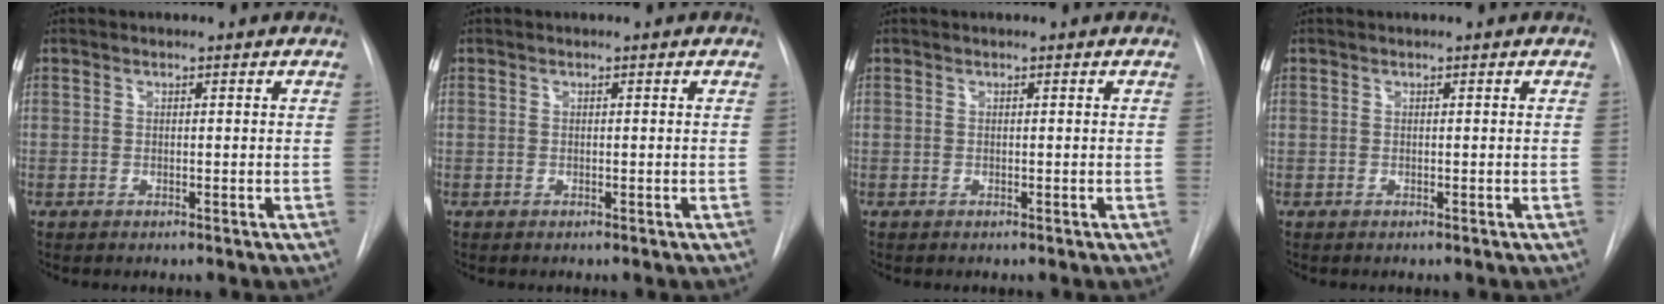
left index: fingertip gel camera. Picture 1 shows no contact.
{"total": 0.0}
{"total": 0.0}
{"total": 0.0}